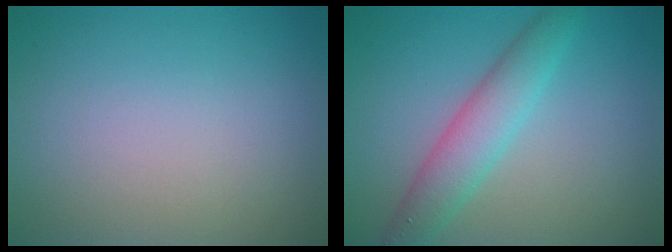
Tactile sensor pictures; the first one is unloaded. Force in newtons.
{"total": 4.0, "press": 4.0, "slide": 0.1}